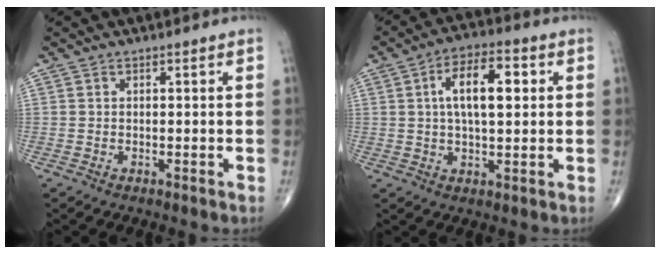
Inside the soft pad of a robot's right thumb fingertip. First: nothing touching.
{"total": 10.8, "force": [2.2, 4.8, 9.4], "torque": [-0.142, 0.012, 0.032]}